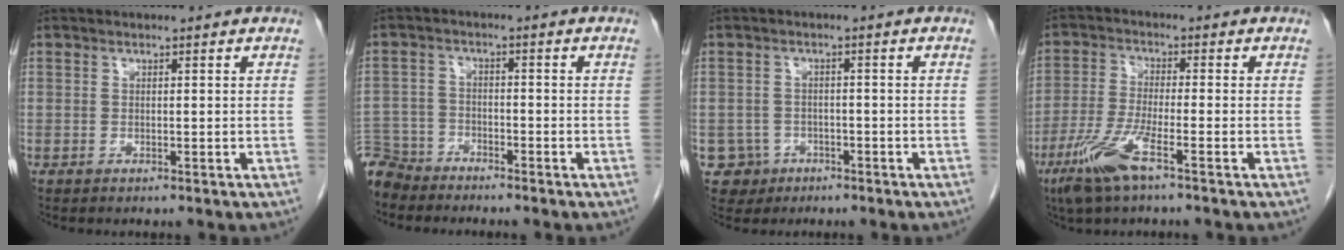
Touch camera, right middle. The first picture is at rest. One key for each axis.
{"total": 6.7, "fx": -6.2, "fy": 2.5, "fz": 0.1, "tx": -0.001, "ty": -0.004, "tz": -0.123}
{"total": 3.9, "fx": -1.8, "fy": 3.5, "fz": -0.2, "tx": 0.005, "ty": 0.011, "tz": -0.026}
{"total": 7.9, "fx": -4.6, "fy": 0.7, "fz": 6.4, "tx": -0.145, "ty": -0.017, "tz": -0.091}